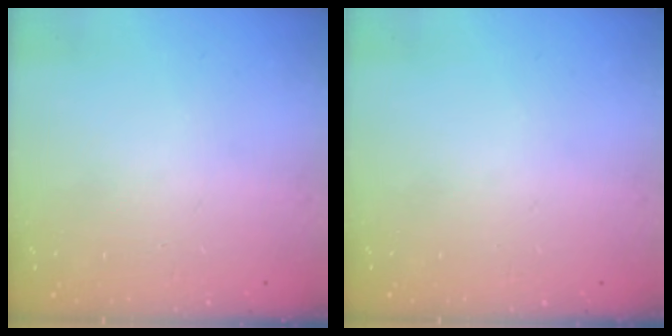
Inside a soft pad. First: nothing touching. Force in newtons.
{"total": 0.0}